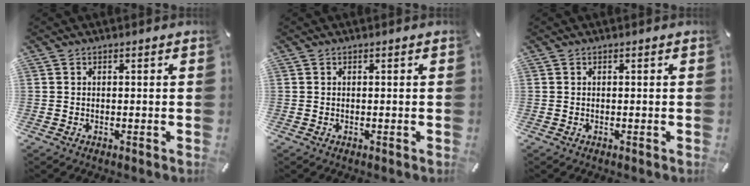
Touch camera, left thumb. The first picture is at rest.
{"total": 0.0}
{"total": 0.0}